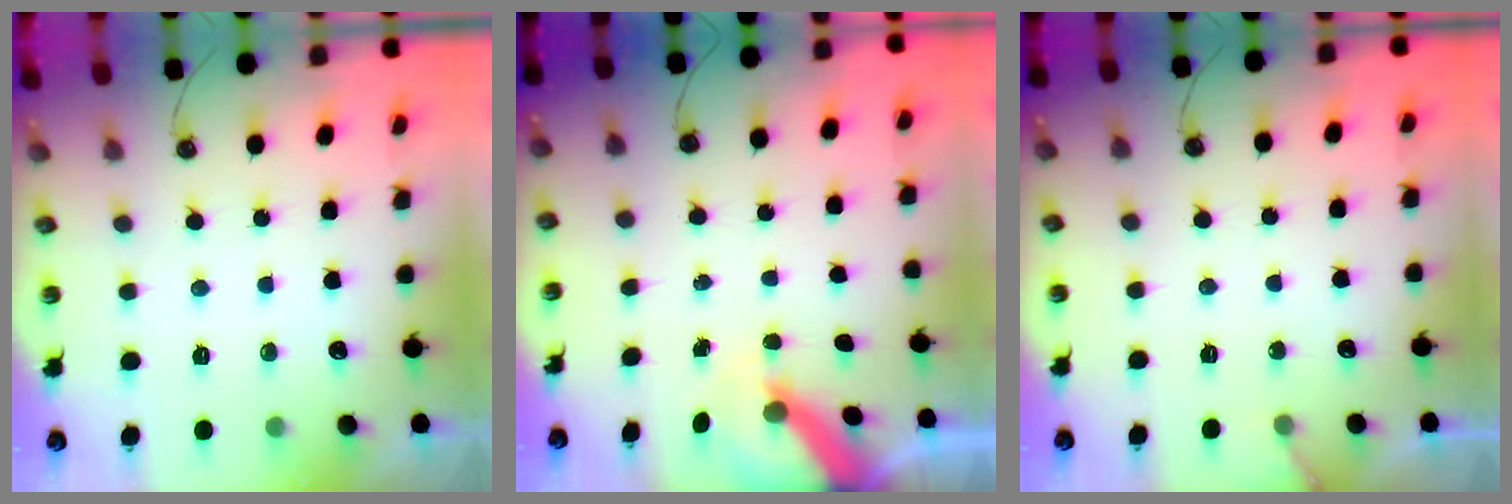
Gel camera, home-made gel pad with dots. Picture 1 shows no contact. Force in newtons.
{"total": 6.8, "press": 6.8, "slide": 0.9}
{"total": 3.1, "press": 3.1, "slide": 0.2}